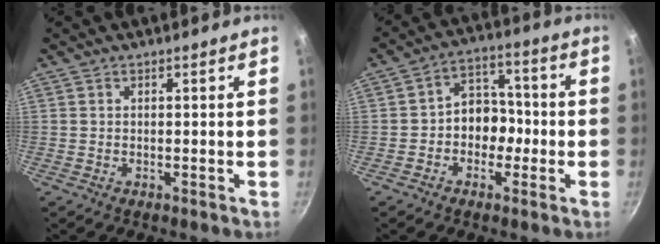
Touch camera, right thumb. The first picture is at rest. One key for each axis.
{"total": 8.0, "fx": -1.9, "fy": 6.4, "fz": 4.4, "tx": -0.011, "ty": 0.036, "tz": -0.039}